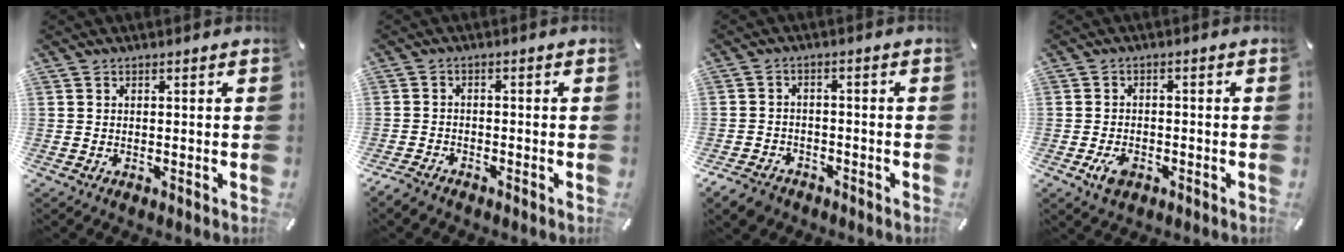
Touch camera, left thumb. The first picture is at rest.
{"total": 2.3, "force": [-2.1, 0.9, 0.4], "torque": [-0.016, 0.010, -0.044]}
{"total": 4.5, "force": [-3.5, 2.7, 0.9], "torque": [-0.026, 0.018, -0.069]}
{"total": 4.1, "force": [-2.0, 2.6, 2.5], "torque": [-0.063, 0.003, -0.039]}